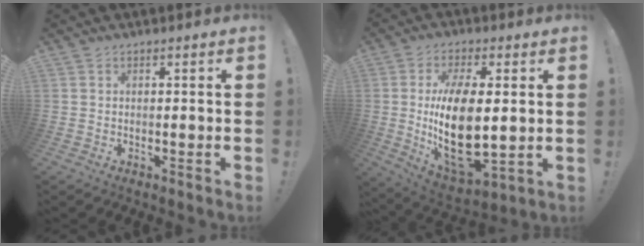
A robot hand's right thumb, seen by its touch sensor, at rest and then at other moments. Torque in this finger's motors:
{"motor_torque": [2.11, 2.90, 1.39, -1.01, 0.67]}